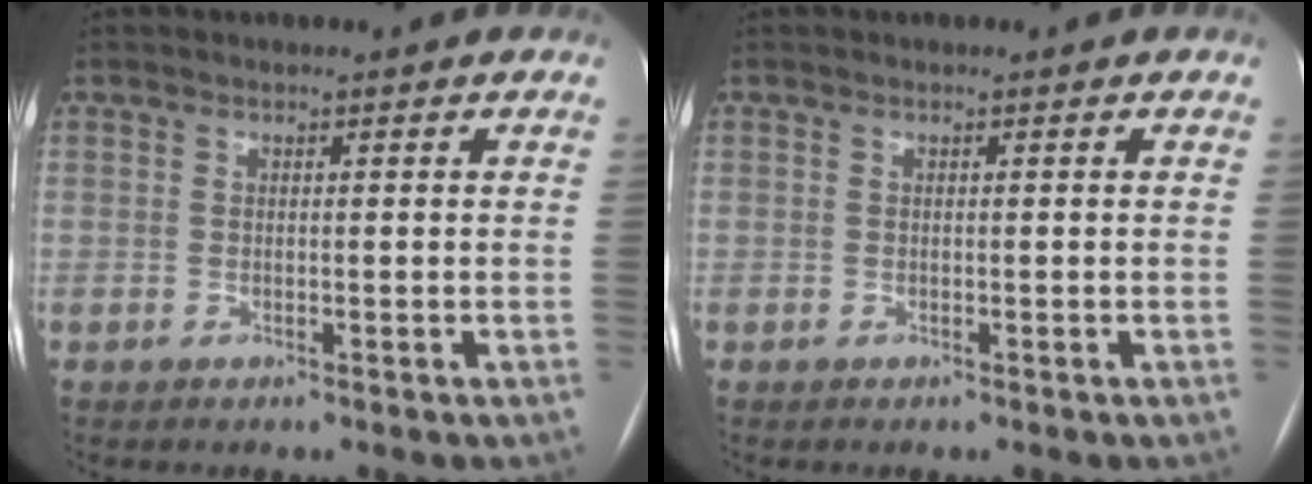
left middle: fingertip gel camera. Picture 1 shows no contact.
{"total": 0.0}